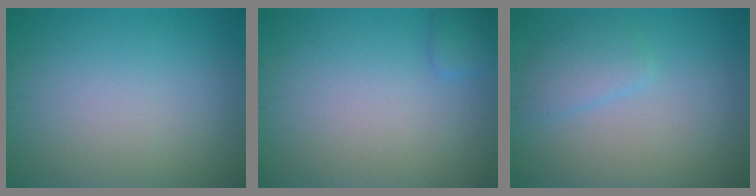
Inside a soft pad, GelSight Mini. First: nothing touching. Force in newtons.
{"total": 1.3, "press": 1.3, "slide": 0.1}
{"total": 2.2, "press": 2.1, "slide": 0.2}